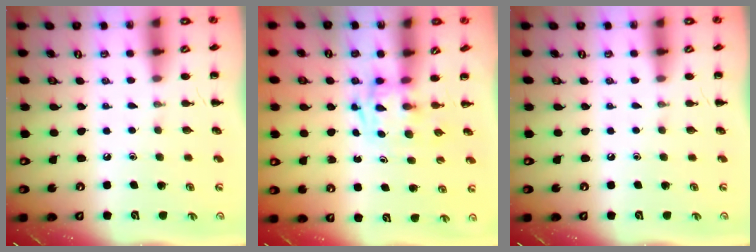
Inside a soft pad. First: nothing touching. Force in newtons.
{"total": 2.9, "press": 2.9, "slide": 0.1}
{"total": 0.0}